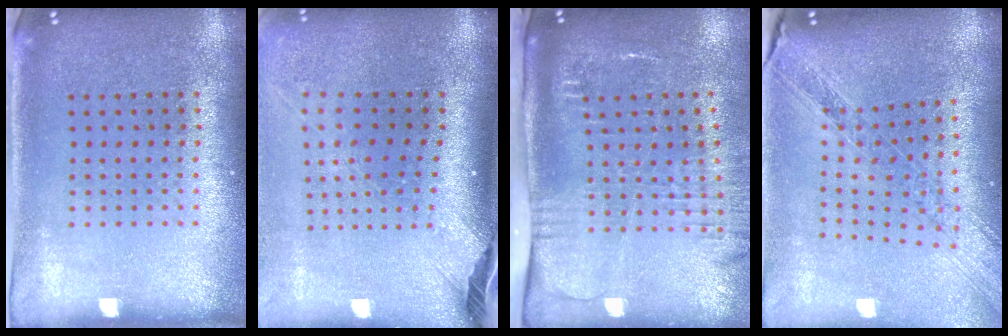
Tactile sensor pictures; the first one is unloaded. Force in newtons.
{"total": 2.5, "press": 1.8, "slide": 1.7}
{"total": 2.7, "press": 2.0, "slide": 1.8}
{"total": 1.4, "press": 1.3, "slide": 0.5}